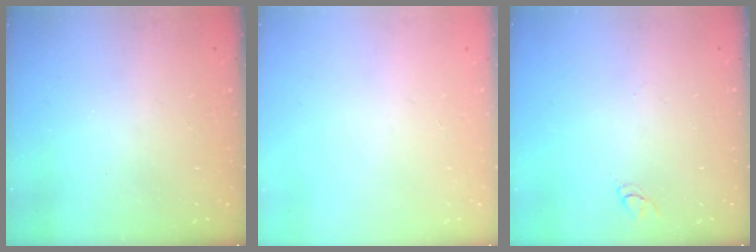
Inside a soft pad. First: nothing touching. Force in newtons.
{"total": 0.0}
{"total": 2.8, "press": 2.8, "slide": 0.3}